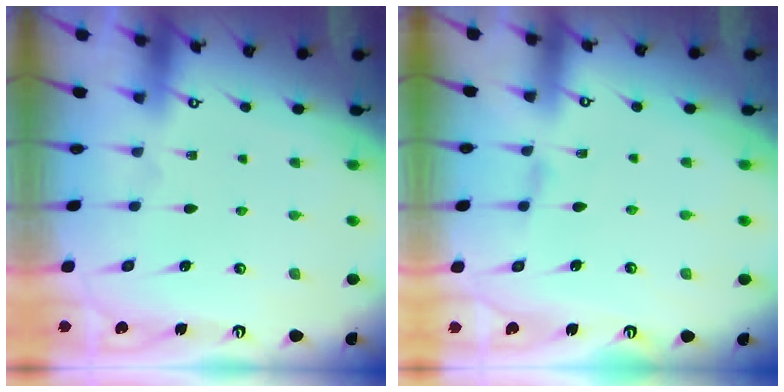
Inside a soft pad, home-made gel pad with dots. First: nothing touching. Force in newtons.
{"total": 1.1, "press": 1.1, "slide": 0.4}